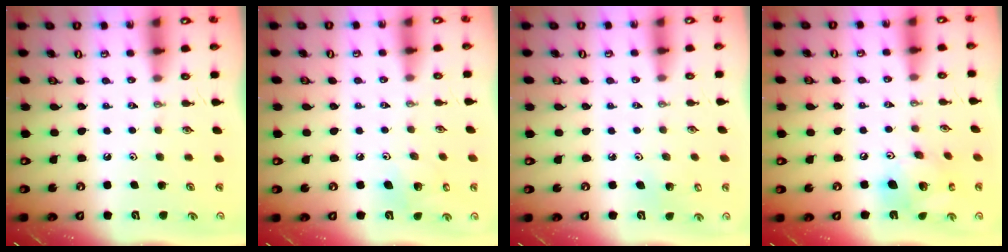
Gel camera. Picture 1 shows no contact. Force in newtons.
{"total": 7.5, "press": 7.3, "slide": 1.9}
{"total": 3.2, "press": 3.2, "slide": 0.2}
{"total": 14.2, "press": 13.9, "slide": 3.1}